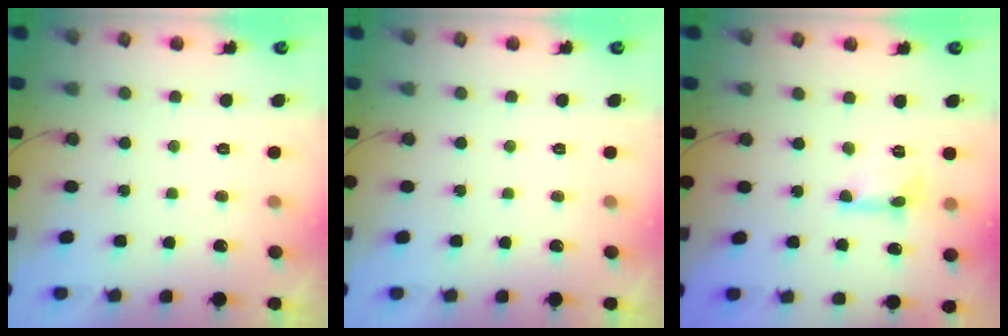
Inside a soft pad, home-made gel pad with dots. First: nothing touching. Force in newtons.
{"total": 0.0}
{"total": 1.7, "press": 1.7, "slide": 0.1}